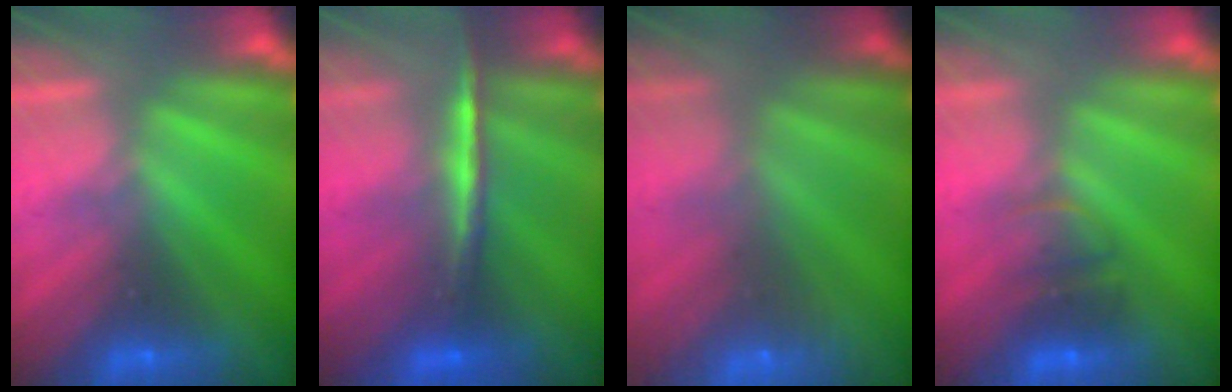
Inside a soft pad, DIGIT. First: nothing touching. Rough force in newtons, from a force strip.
{"total": 2.0}
{"total": 7.1}
{"total": 2.2}